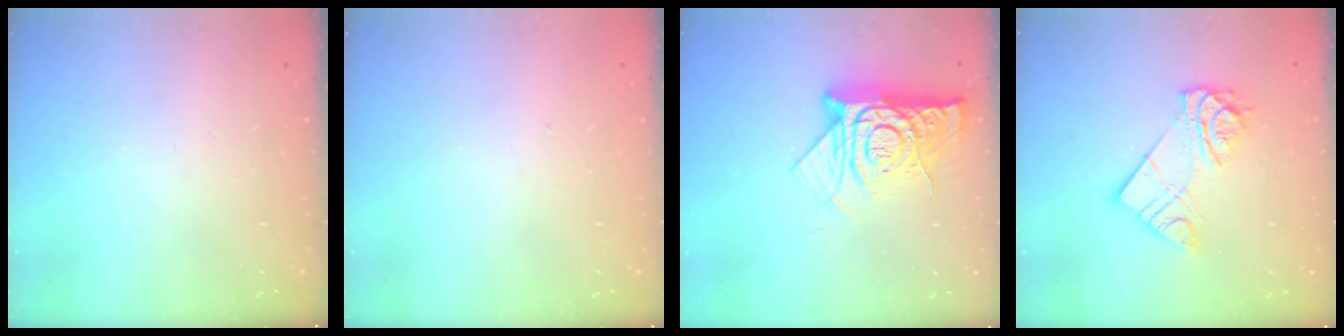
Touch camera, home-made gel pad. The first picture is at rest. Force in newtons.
{"total": 1.6, "press": 1.6, "slide": 0.0}
{"total": 14.7, "press": 14.6, "slide": 1.5}
{"total": 11.3, "press": 11.2, "slide": 0.9}